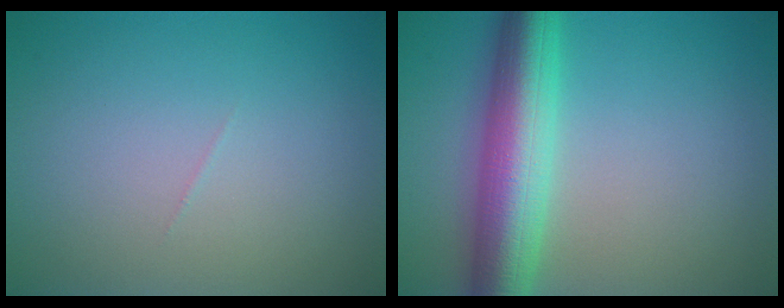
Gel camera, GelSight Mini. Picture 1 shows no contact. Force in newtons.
{"total": 8.0, "press": 8.0, "slide": 0.3}